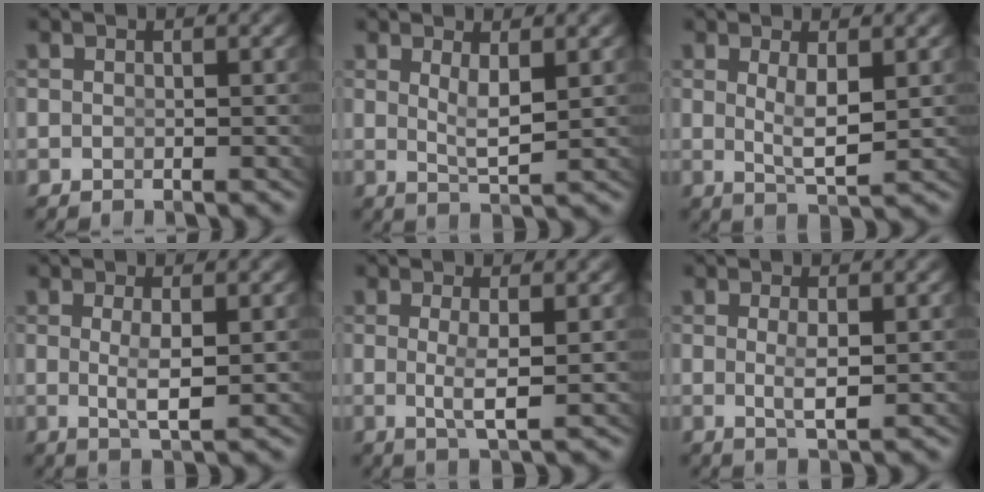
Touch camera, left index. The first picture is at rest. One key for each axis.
{"total": 2.5, "fx": 0.8, "fy": -0.3, "fz": 2.3, "tx": -0.043, "ty": -0.022, "tz": 0.028}
{"total": 3.0, "fx": 0.4, "fy": 0.0, "fz": 3.0, "tx": -0.053, "ty": -0.021, "tz": 0.022}
{"total": 2.6, "fx": 0.1, "fy": -0.1, "fz": 2.6, "tx": -0.048, "ty": -0.018, "tz": 0.014}
{"total": 2.7, "fx": 0.0, "fy": -0.2, "fz": 2.7, "tx": -0.056, "ty": -0.020, "tz": 0.011}
{"total": 2.1, "fx": 0.1, "fy": -0.2, "fz": 2.1, "tx": -0.037, "ty": -0.015, "tz": 0.012}